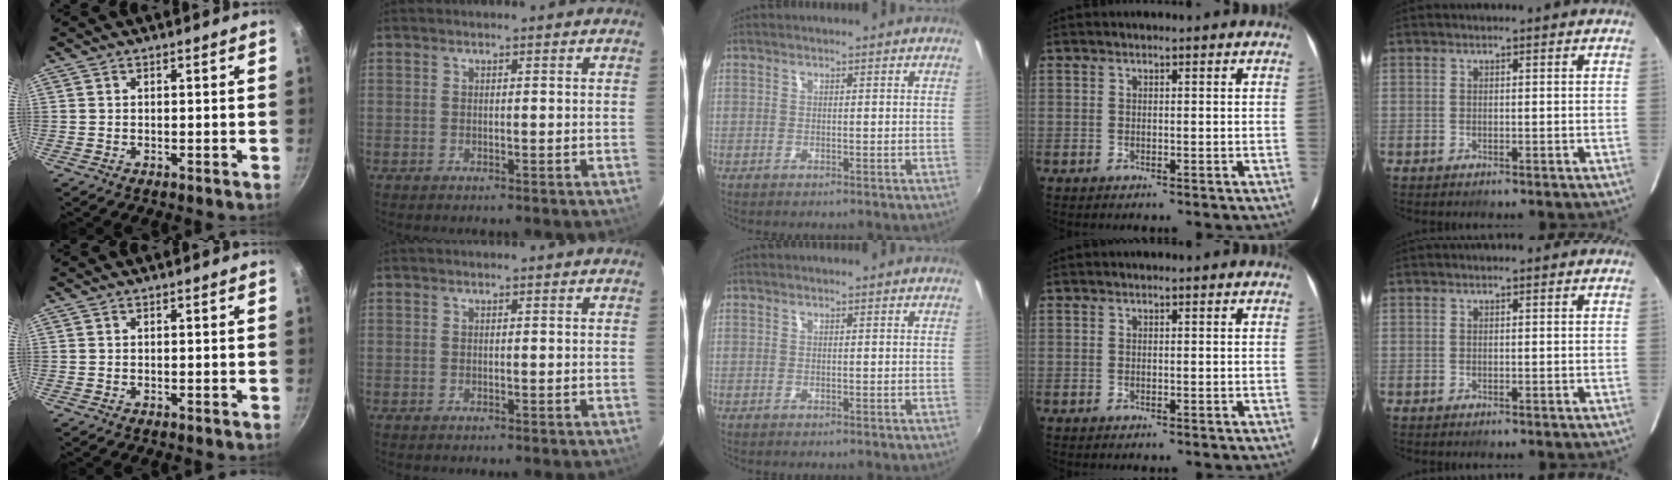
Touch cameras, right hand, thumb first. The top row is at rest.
{}